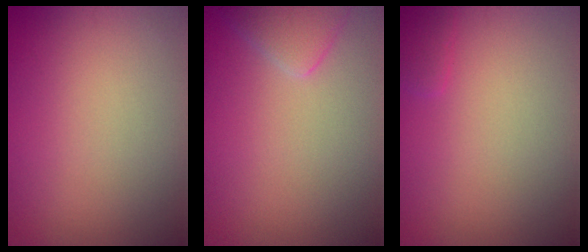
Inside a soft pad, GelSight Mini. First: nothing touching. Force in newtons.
{"total": 2.3, "press": 2.2, "slide": 0.2}
{"total": 0.9, "press": 0.9, "slide": 0.1}